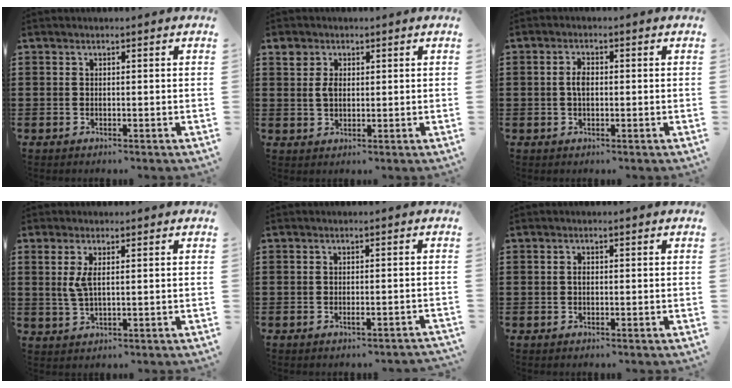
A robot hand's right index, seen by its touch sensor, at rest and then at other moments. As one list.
[{"total": 2.8, "force": [1.0, 2.1, 1.6], "torque": [-0.031, 0.007, 0.016]}, {"total": 2.7, "force": [0.0, 1.3, 2.4], "torque": [-0.046, 0.005, -0.002]}, {"total": 3.4, "force": [1.0, 1.2, 3.0], "torque": [-0.070, 0.005, 0.013]}, {"total": 1.3, "force": [-1.0, 0.2, 0.8], "torque": [-0.015, -0.005, -0.017]}, {"total": 0.9, "force": [0.0, 0.5, 0.7], "torque": [-0.016, 0.001, -0.001]}]